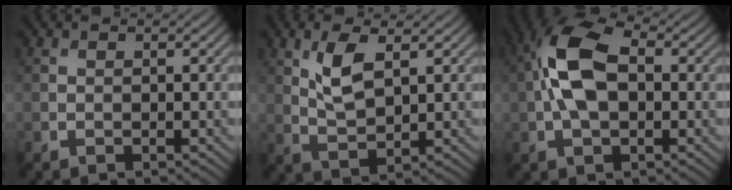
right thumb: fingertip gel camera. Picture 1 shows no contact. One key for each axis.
{"total": 5.0, "fx": 2.0, "fy": 2.0, "fz": 4.1, "tx": -0.096, "ty": -0.004, "tz": 0.043}
{"total": 9.4, "fx": 0.7, "fy": 5.2, "fz": 7.9, "tx": -0.168, "ty": 0.020, "tz": 0.000}